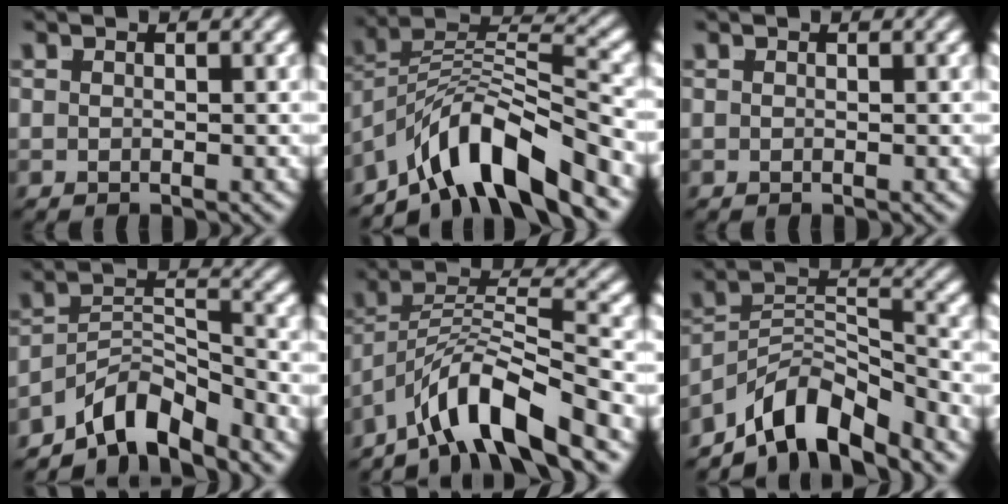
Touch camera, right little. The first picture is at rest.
{"total": 10.8, "force": [-4.2, 6.4, 7.7], "torque": [-0.125, -0.026, -0.060]}
{"total": 0.0}
{"total": 7.9, "force": [-5.4, 4.0, 4.1], "torque": [-0.056, -0.026, -0.082]}
{"total": 7.3, "force": [-2.8, 3.6, 5.7], "torque": [-0.099, -0.024, -0.037]}
{"total": 9.4, "force": [-5.6, 5.4, 5.3], "torque": [-0.079, -0.029, -0.085]}